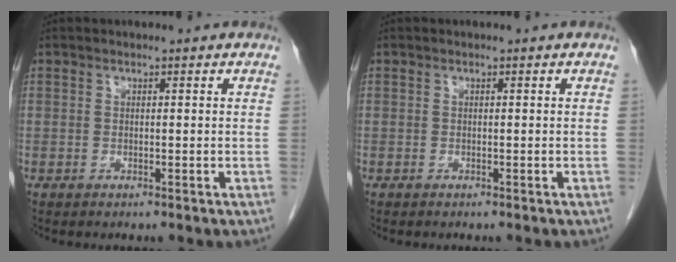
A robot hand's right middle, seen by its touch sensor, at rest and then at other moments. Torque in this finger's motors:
{"motor_torque": [-0.13, -0.13, -0.03, -0.01]}